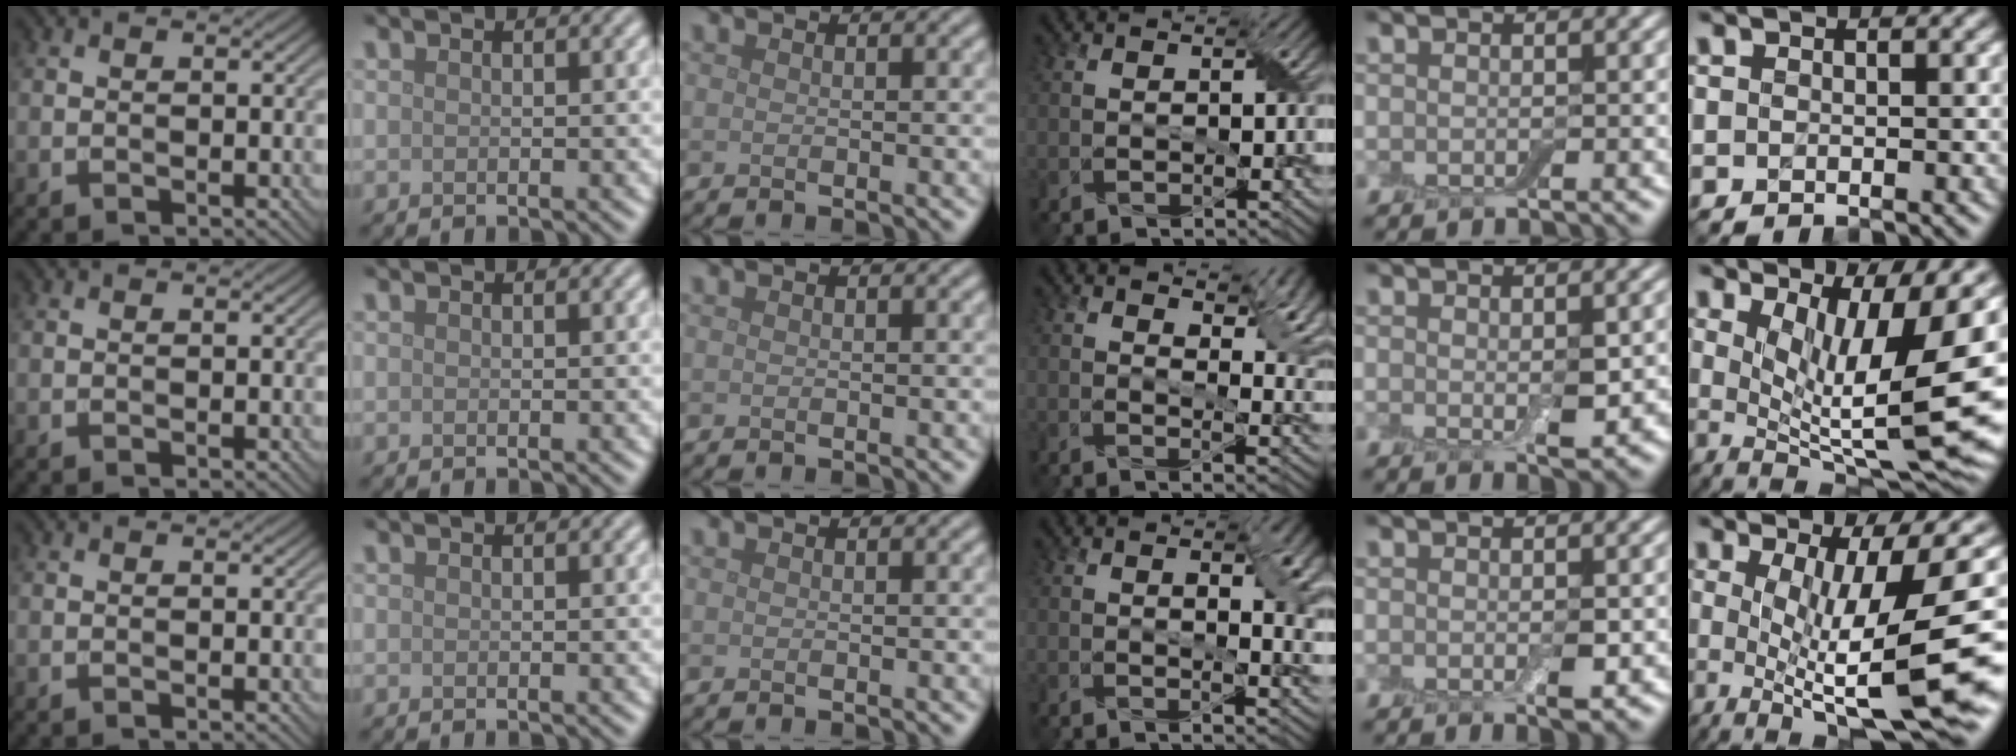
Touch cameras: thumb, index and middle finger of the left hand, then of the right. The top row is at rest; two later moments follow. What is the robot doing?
{"motion": "peel", "object": "aluminum foil"}